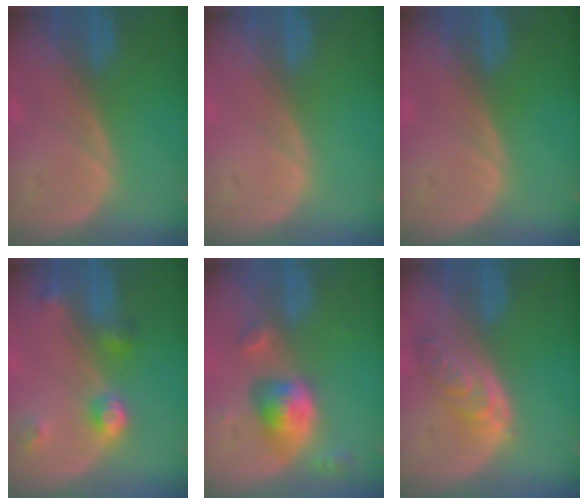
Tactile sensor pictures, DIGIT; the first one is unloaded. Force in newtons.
{"total": 0.0}
{"total": 0.0}
{"total": 4.6, "press": 4.1, "slide": 2.1}
{"total": 5.7, "press": 5.4, "slide": 1.8}
{"total": 5.4, "press": 5.2, "slide": 1.5}